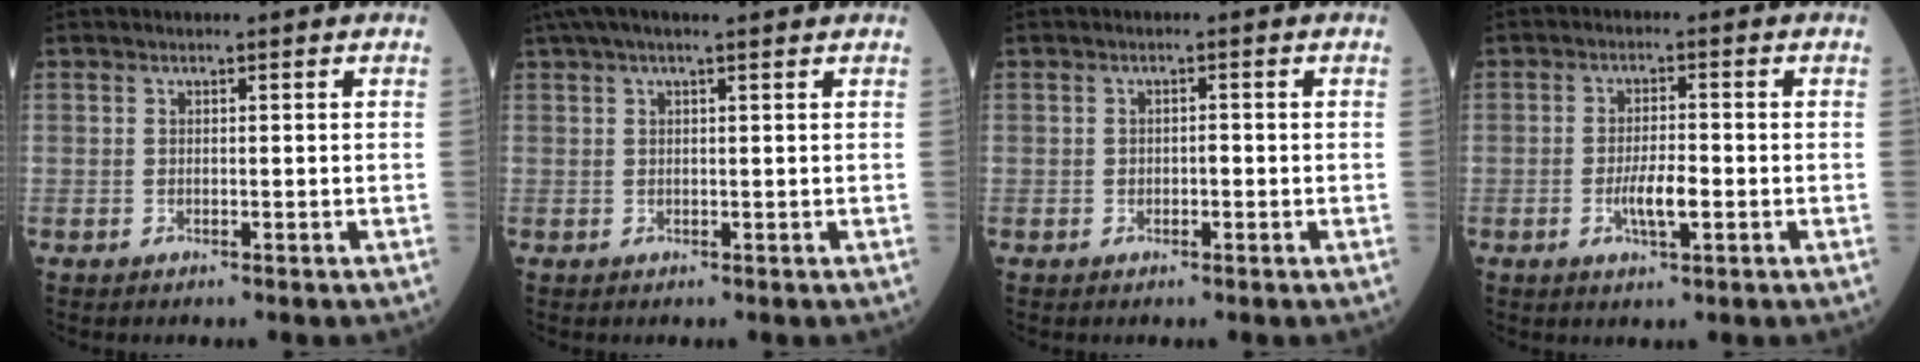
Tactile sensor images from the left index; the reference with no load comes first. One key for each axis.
{"total": 7.4, "fx": 5.9, "fy": 0.5, "fz": 4.4, "tx": -0.079, "ty": 0.048, "tz": 0.087}
{"total": 1.2, "fx": -0.3, "fy": 0.6, "fz": 1.0, "tx": -0.014, "ty": 0.003, "tz": -0.006}
{"total": 4.4, "fx": -1.3, "fy": 0.9, "fz": 4.1, "tx": -0.081, "ty": -0.002, "tz": -0.022}